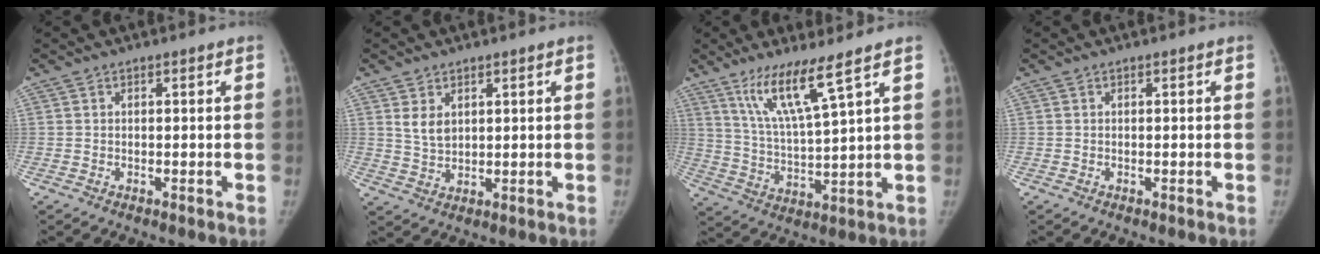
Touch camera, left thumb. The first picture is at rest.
{"total": 4.0, "force": [1.8, 2.7, 2.3], "torque": [-0.030, -0.013, 0.043]}
{"total": 10.4, "force": [6.8, 0.3, 7.9], "torque": [-0.153, -0.044, 0.140]}
{"total": 0.0}